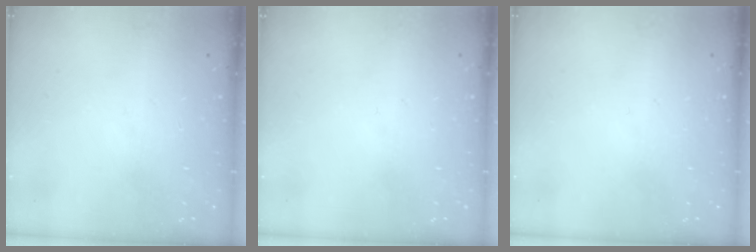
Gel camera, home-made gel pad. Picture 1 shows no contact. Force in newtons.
{"total": 0.0}
{"total": 0.0}